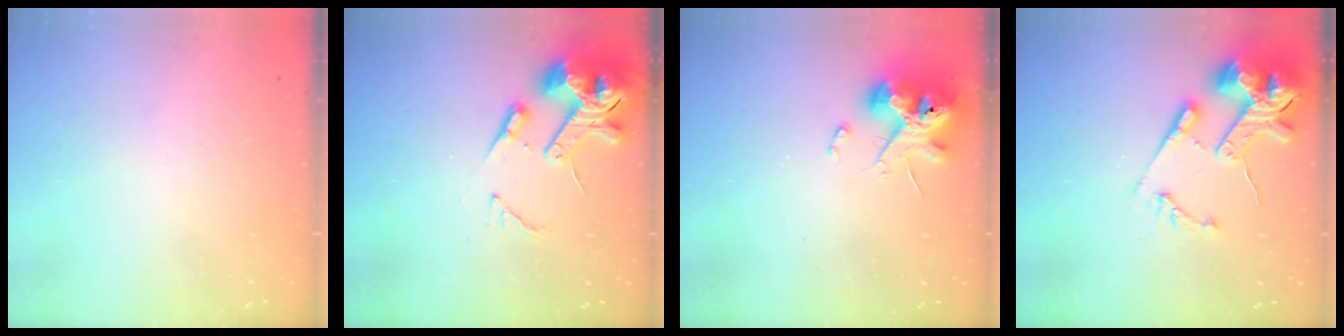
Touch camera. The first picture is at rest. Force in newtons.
{"total": 14.2, "press": 14.0, "slide": 2.1}
{"total": 13.3, "press": 13.1, "slide": 2.1}
{"total": 16.8, "press": 16.7, "slide": 2.2}